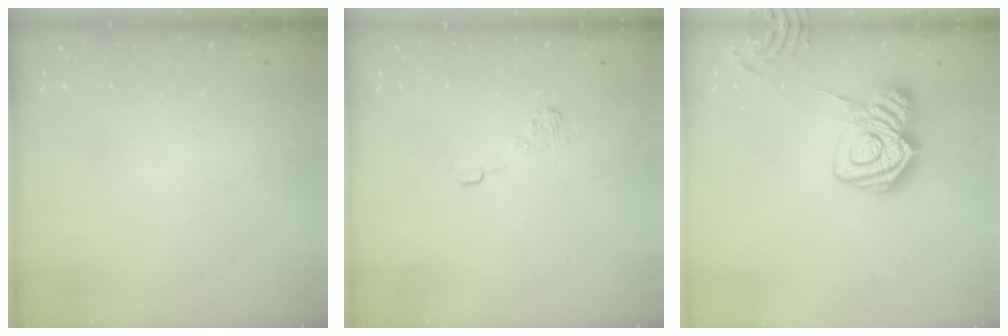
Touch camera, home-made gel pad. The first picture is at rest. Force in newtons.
{"total": 8.5, "press": 8.3, "slide": 1.3}
{"total": 16.9, "press": 16.8, "slide": 1.1}